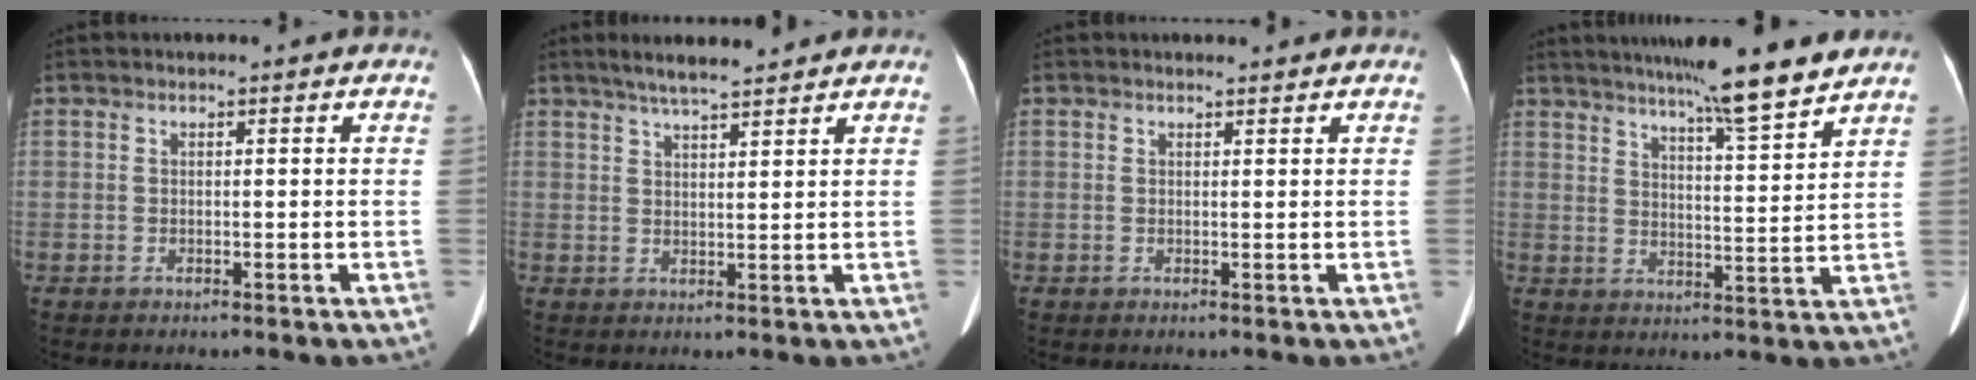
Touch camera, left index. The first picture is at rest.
{"total": 5.8, "force": [4.9, 0.3, 3.0], "torque": [-0.051, 0.014, 0.085]}
{"total": 1.0, "force": [1.0, 0.1, 0.2], "torque": [-0.008, 0.001, 0.017]}
{"total": 12.2, "force": [10.2, -0.5, 6.7], "torque": [-0.103, -0.001, 0.144]}